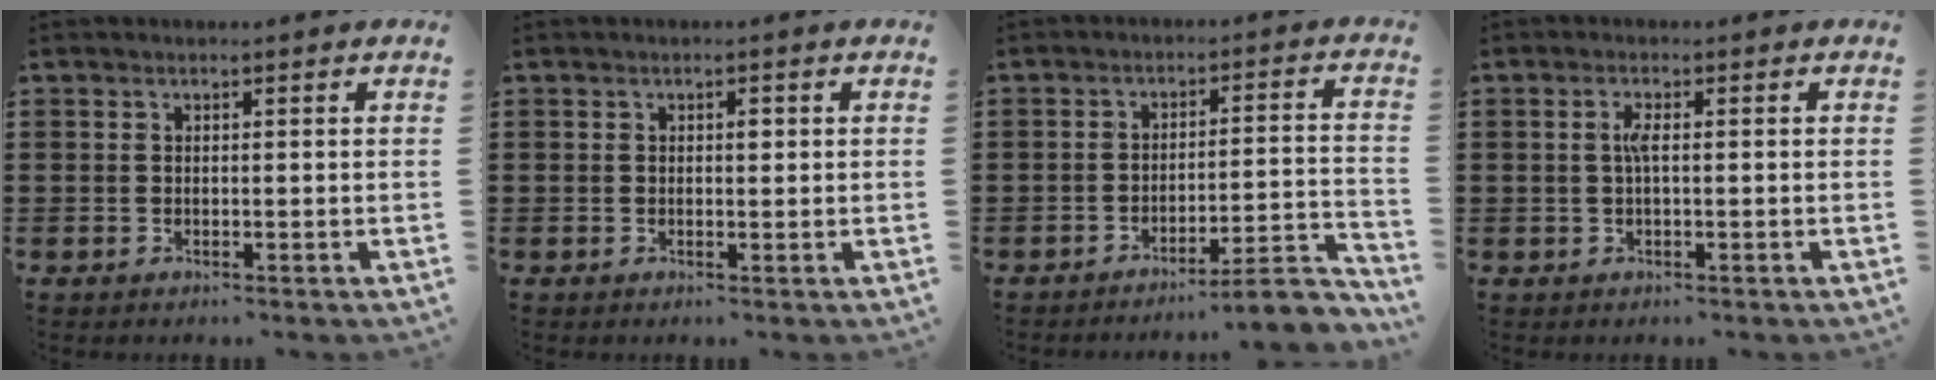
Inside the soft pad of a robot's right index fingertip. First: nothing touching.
{"total": 1.0, "force": [0.2, 0.5, 0.9], "torque": [-0.010, 0.000, 0.002]}
{"total": 6.2, "force": [-5.2, 0.4, 3.4], "torque": [-0.052, -0.009, -0.098]}
{"total": 2.2, "force": [0.0, 0.5, 2.1], "torque": [-0.041, 0.001, -0.002]}